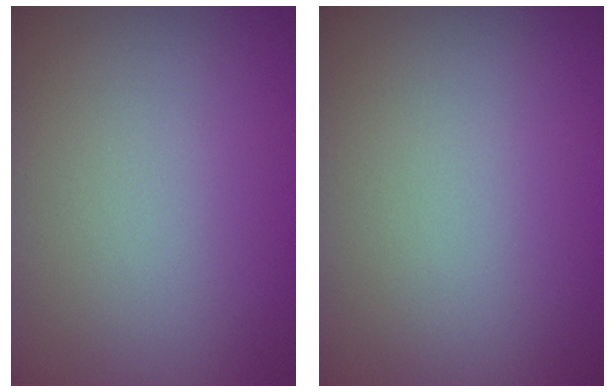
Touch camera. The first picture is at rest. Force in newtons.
{"total": 0.0}